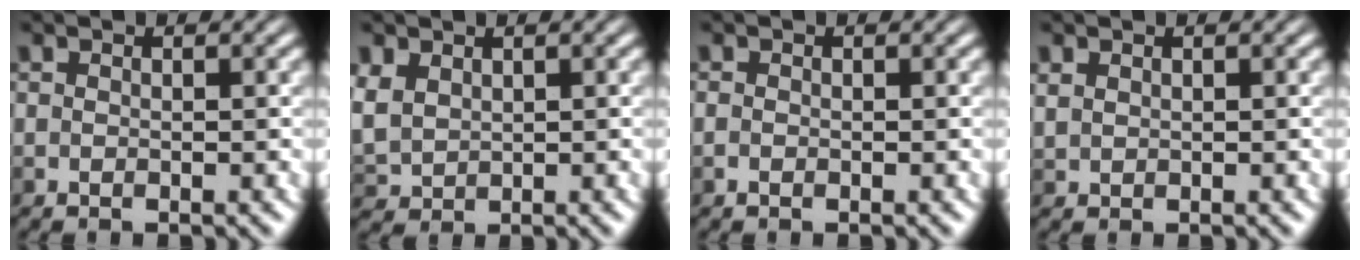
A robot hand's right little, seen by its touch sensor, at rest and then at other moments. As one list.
[{"total": 3.6, "force": [1.1, 2.8, 2.1], "torque": [-0.069, -0.005, 0.027]}, {"total": 0.6, "force": [-0.5, 0.3, 0.2], "torque": [-0.006, -0.002, -0.010]}, {"total": 1.2, "force": [0.6, 0.8, 0.5], "torque": [-0.019, -0.001, 0.014]}]